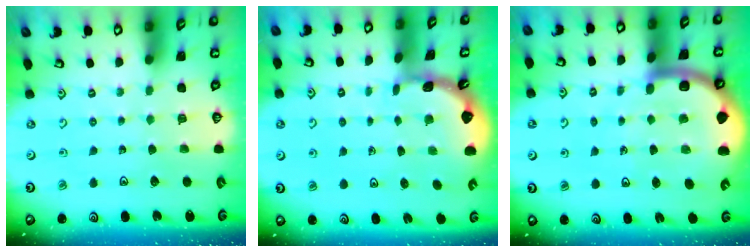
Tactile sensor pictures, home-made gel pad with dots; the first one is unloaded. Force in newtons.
{"total": 1.6, "press": 1.5, "slide": 0.1}
{"total": 10.2, "press": 10.2, "slide": 1.2}